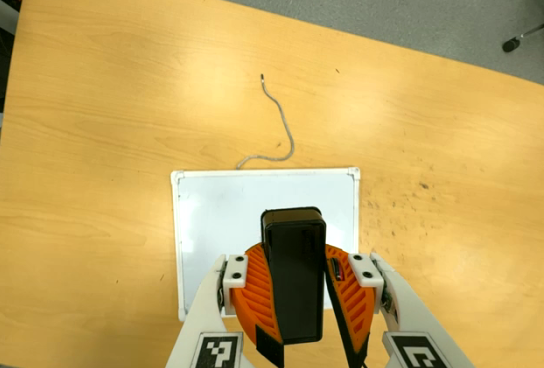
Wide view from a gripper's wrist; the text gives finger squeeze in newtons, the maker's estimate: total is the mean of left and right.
{"total": 11.2, "left": 10.9, "right": 11.4}